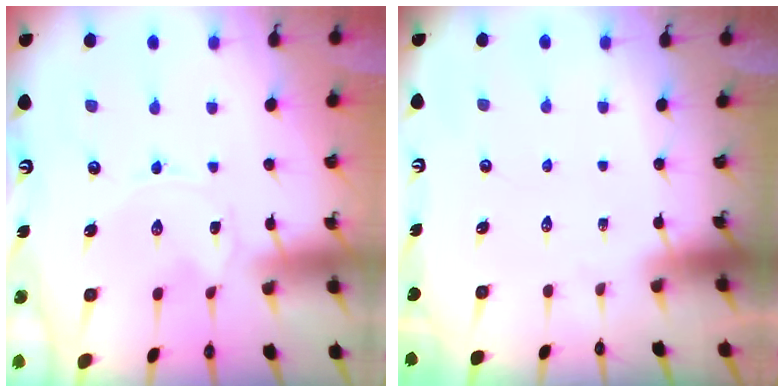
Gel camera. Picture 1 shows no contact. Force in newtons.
{"total": 0.0}